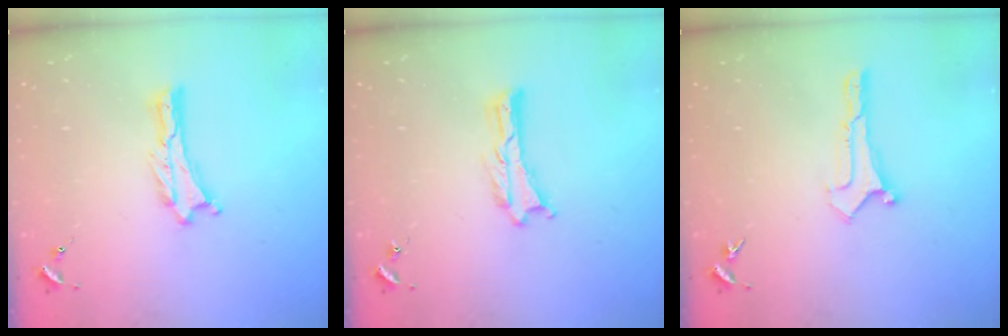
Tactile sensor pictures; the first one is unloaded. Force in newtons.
{"total": 0.0}
{"total": 0.0}